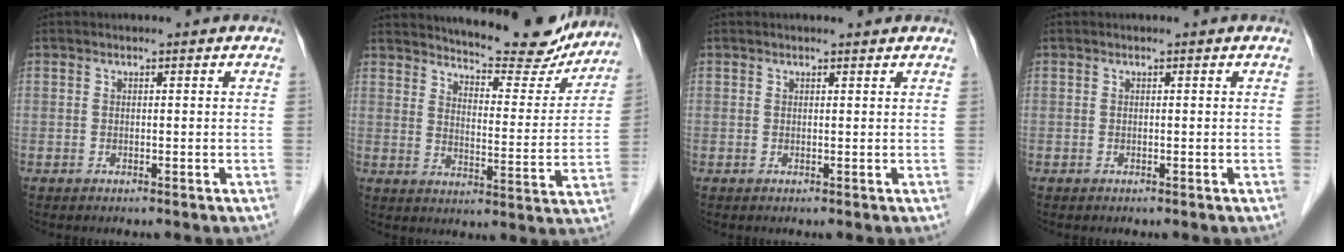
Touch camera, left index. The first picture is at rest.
{"total": 16.9, "force": [15.7, 3.4, 5.4], "torque": [-0.067, -0.032, 0.196]}
{"total": 1.2, "force": [1.2, 0.1, 0.3], "torque": [-0.010, 0.005, 0.018]}
{"total": 0.0}